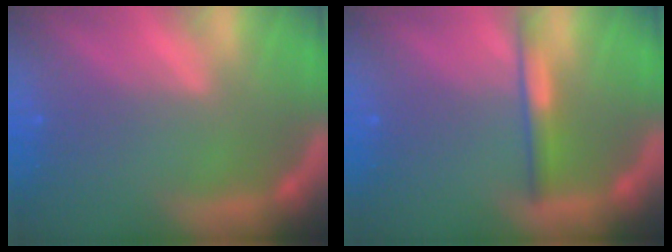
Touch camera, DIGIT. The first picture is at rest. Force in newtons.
{"total": 2.5}